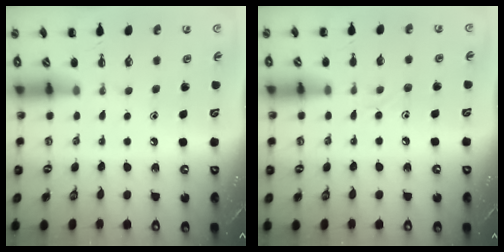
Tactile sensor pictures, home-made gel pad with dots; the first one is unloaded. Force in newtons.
{"total": 4.7, "press": 4.4, "slide": 1.5}